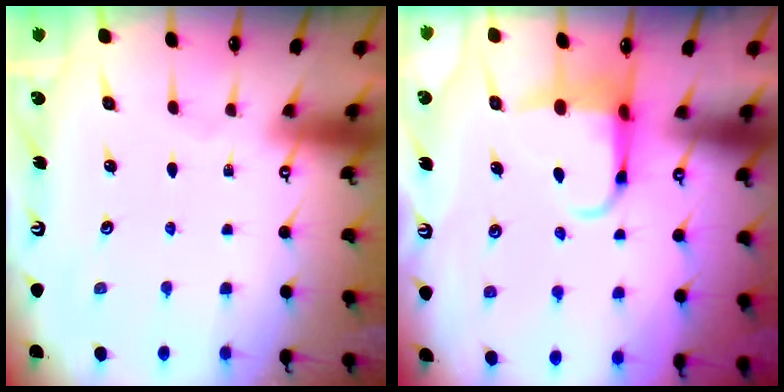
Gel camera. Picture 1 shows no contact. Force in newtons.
{"total": 5.8, "press": 5.7, "slide": 1.3}